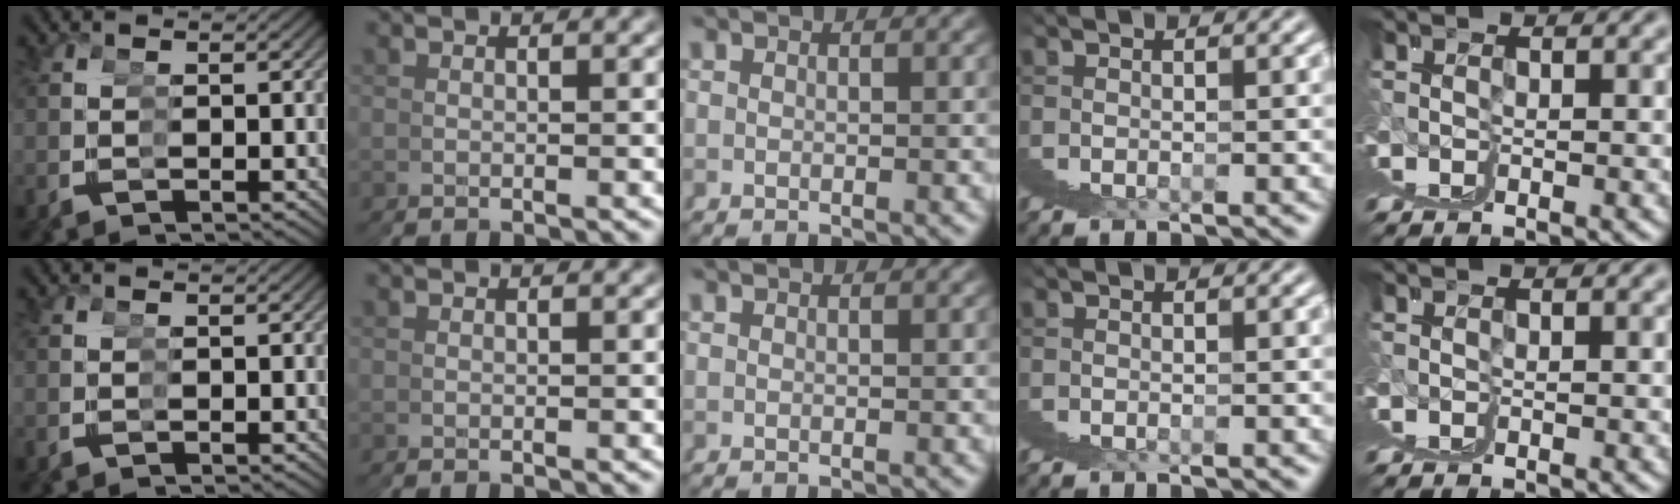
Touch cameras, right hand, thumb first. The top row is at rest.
{}